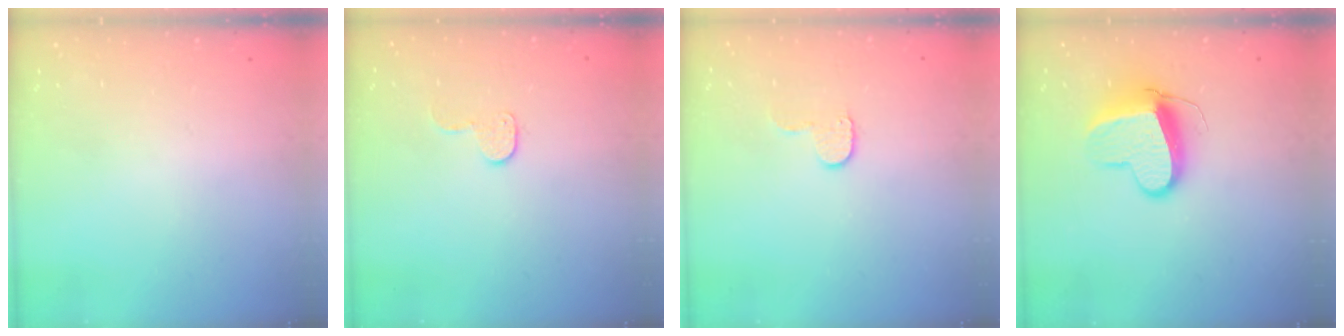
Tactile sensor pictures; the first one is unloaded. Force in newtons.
{"total": 6.4, "press": 6.4, "slide": 0.4}
{"total": 5.4, "press": 5.3, "slide": 0.5}
{"total": 10.9, "press": 10.8, "slide": 1.3}